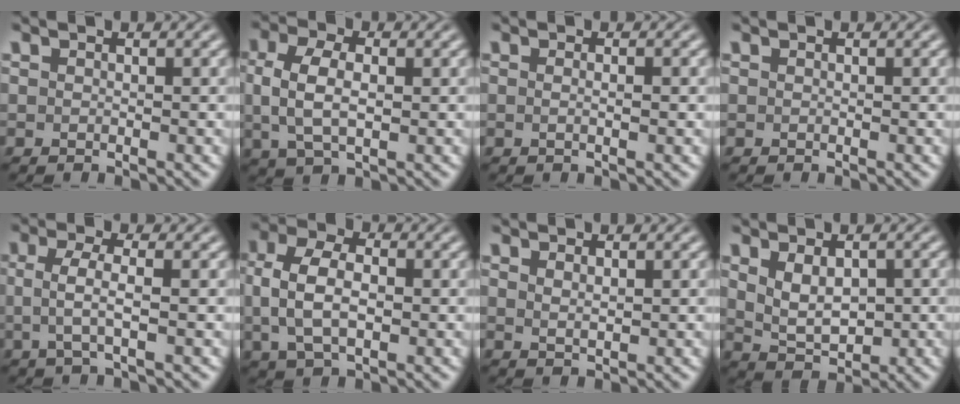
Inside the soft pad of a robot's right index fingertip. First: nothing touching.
{"total": 4.8, "force": [0.3, 3.0, 3.8], "torque": [-0.083, -0.009, 0.014]}
{"total": 1.0, "force": [-0.3, -0.6, 0.8], "torque": [-0.015, -0.006, -0.004]}
{"total": 0.0}
{"total": 3.1, "force": [0.3, 0.8, 3.0], "torque": [-0.054, 0.002, 0.003]}
{"total": 6.2, "force": [0.3, 4.1, 4.6], "torque": [-0.100, -0.007, 0.012]}
{"total": 1.1, "force": [0.7, -0.7, 0.6], "torque": [-0.007, -0.010, 0.026]}
{"total": 5.0, "force": [0.0, 3.4, 3.6], "torque": [-0.067, -0.015, 0.008]}